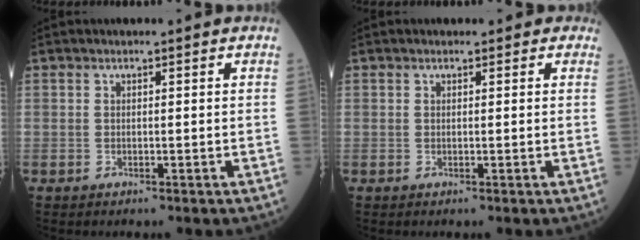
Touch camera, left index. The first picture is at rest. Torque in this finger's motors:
{"motor_torque": [0.44, -0.40, -0.05, 0.02]}